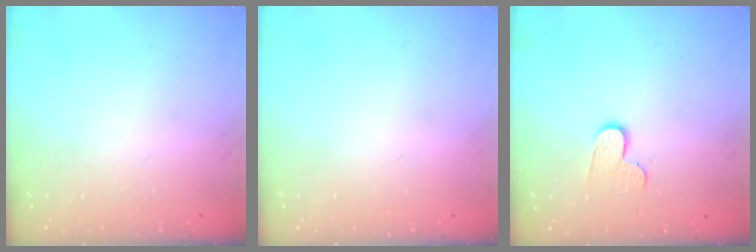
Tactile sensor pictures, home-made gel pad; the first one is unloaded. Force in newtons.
{"total": 0.0}
{"total": 6.3, "press": 6.3, "slide": 0.5}